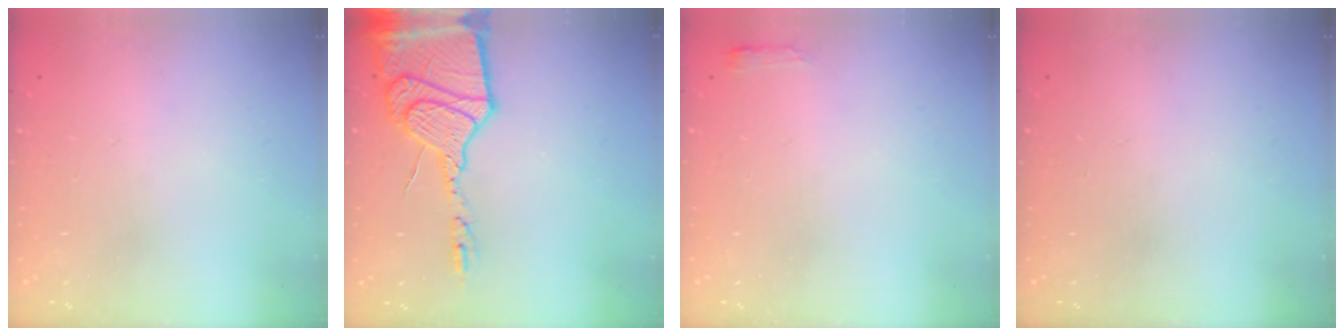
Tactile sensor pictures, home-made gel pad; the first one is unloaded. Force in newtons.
{"total": 24.1, "press": 21.5, "slide": 10.8}
{"total": 2.7, "press": 2.6, "slide": 0.5}
{"total": 0.0}